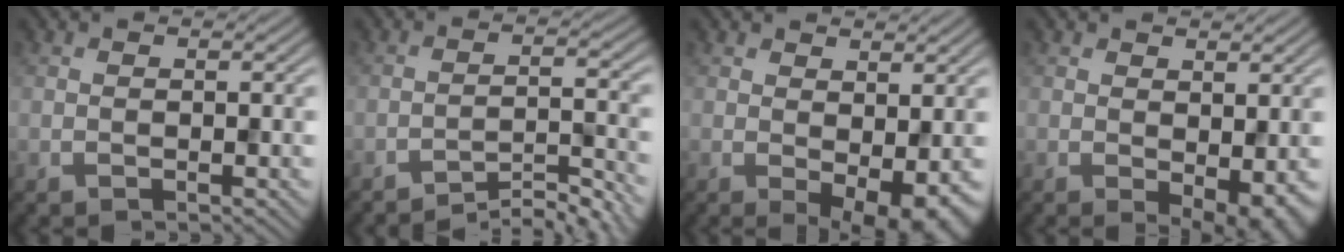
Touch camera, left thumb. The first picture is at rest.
{"total": 5.2, "force": [-4.4, 0.6, 2.6], "torque": [-0.043, 0.010, -0.071]}
{"total": 5.3, "force": [-0.4, 2.5, 4.7], "torque": [-0.069, -0.010, 0.006]}
{"total": 4.1, "force": [-0.4, 1.9, 3.5], "torque": [-0.048, -0.009, 0.001]}